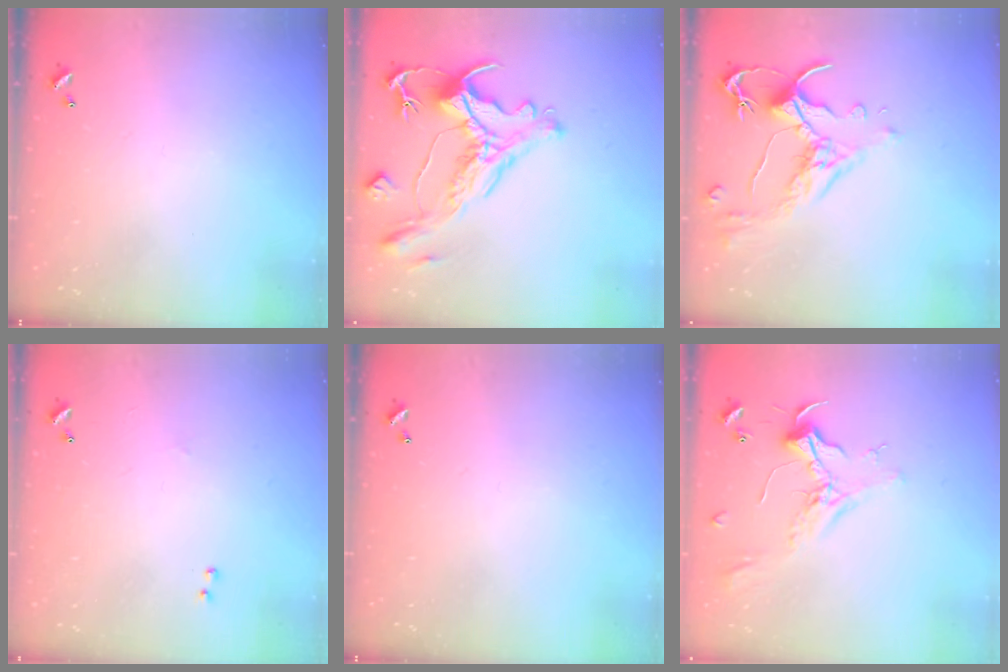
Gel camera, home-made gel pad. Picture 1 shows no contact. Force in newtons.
{"total": 2.8, "press": 2.4, "slide": 1.5}
{"total": 2.6, "press": 2.2, "slide": 1.4}
{"total": 2.1, "press": 2.0, "slide": 0.7}
{"total": 0.0}
{"total": 2.3, "press": 2.2, "slide": 0.9}